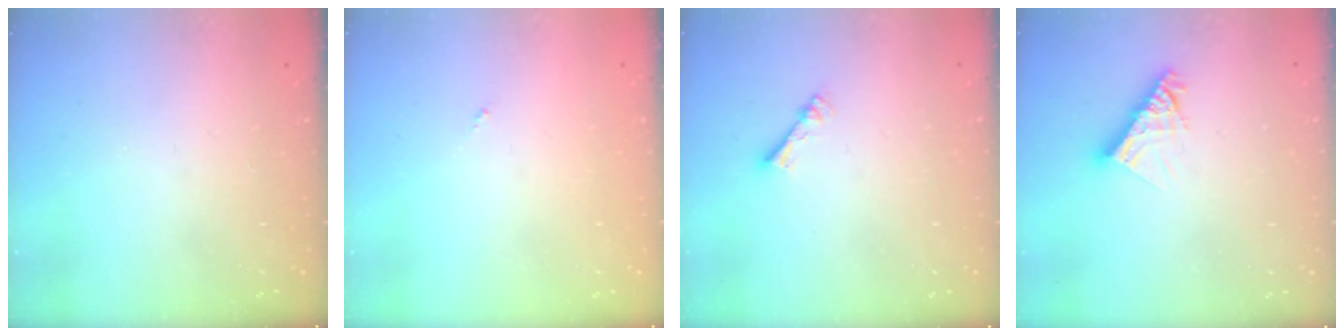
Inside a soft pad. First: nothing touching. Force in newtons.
{"total": 0.0}
{"total": 2.3, "press": 2.2, "slide": 0.4}
{"total": 8.4, "press": 8.4, "slide": 0.7}